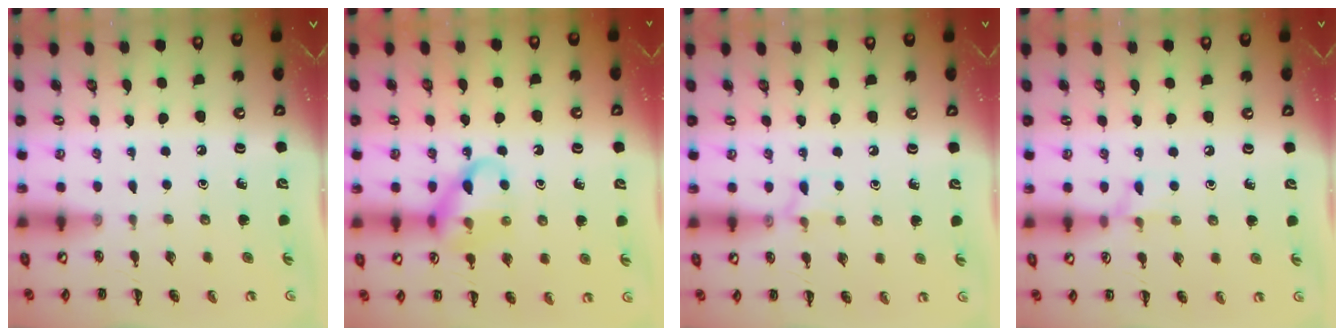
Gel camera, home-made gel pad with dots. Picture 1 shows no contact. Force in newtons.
{"total": 12.5, "press": 12.3, "slide": 2.1}
{"total": 5.6, "press": 5.4, "slide": 1.3}
{"total": 5.4, "press": 5.1, "slide": 1.8}